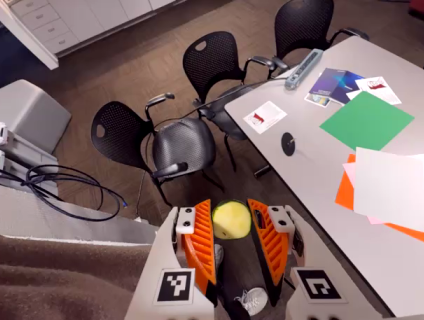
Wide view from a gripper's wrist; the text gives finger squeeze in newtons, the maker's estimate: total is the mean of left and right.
{"total": 8.4, "left": 8.5, "right": 8.2}